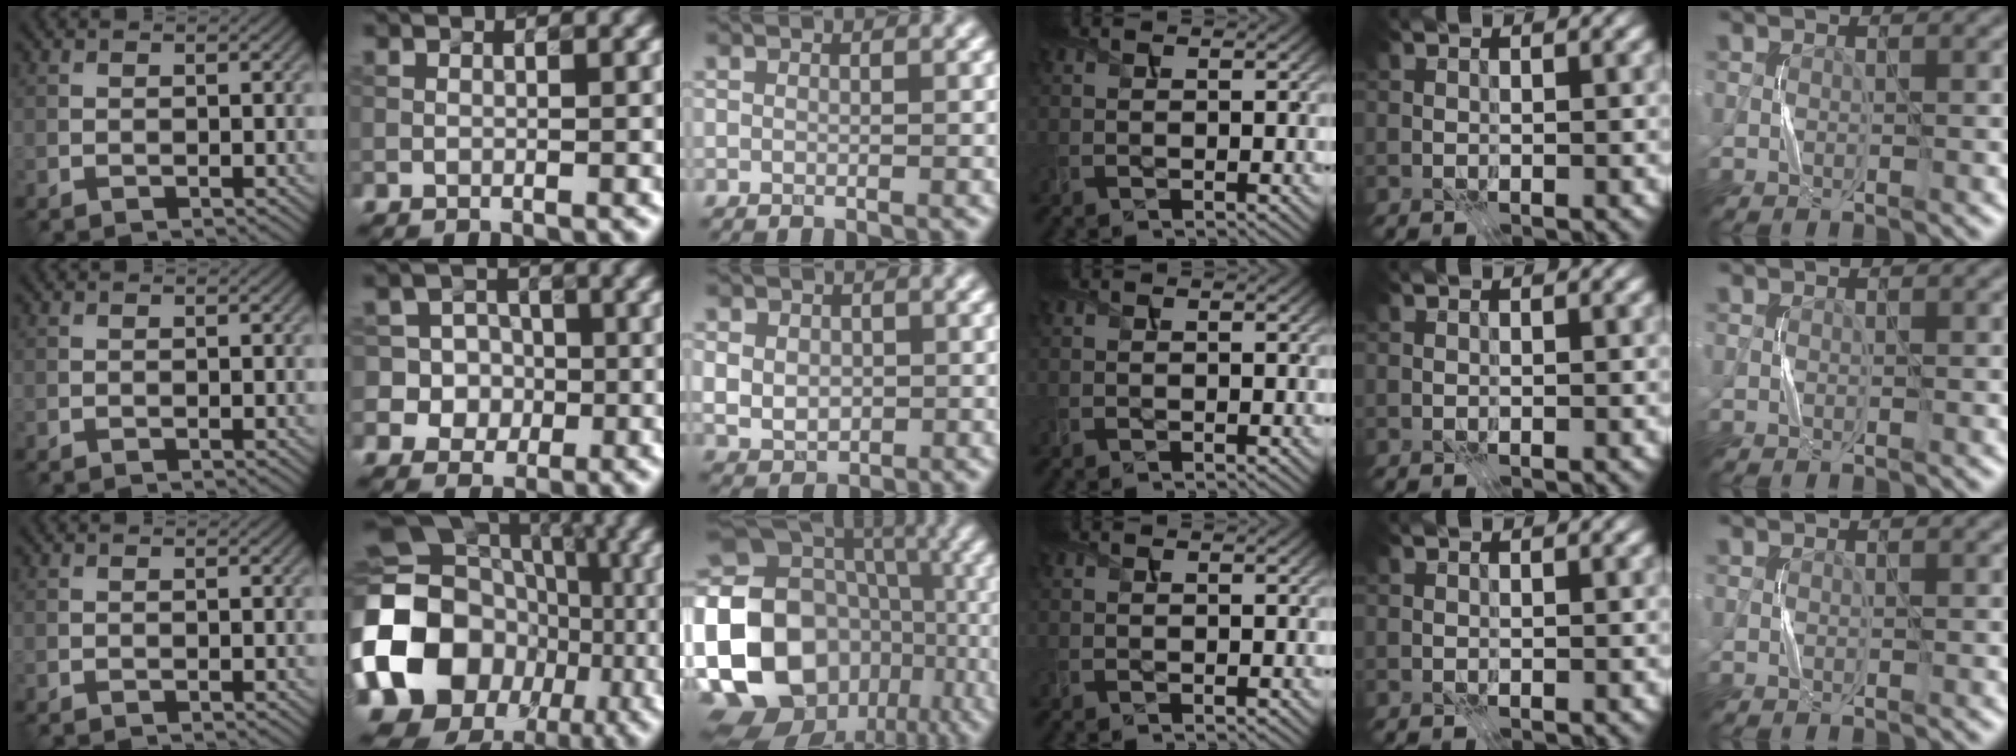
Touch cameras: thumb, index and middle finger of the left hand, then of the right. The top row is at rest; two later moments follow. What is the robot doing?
{"motion": "press", "object": "gel pad"}